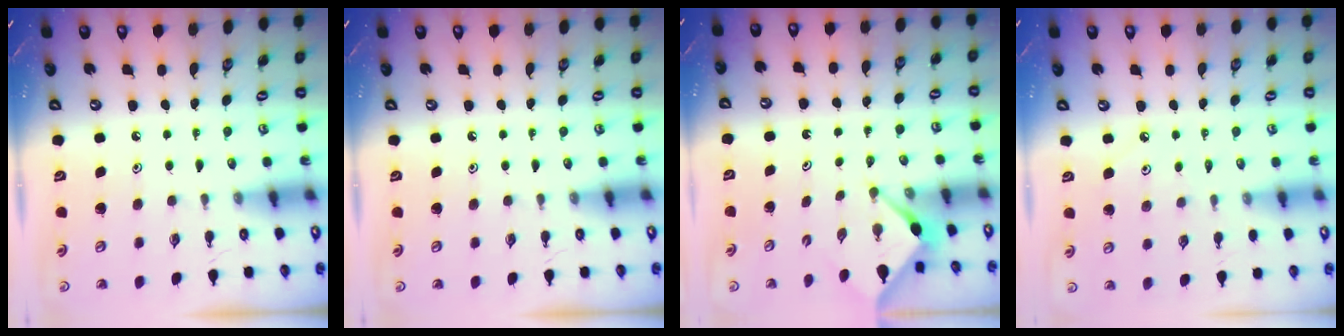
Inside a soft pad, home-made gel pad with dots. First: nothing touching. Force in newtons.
{"total": 0.0}
{"total": 2.9, "press": 2.9, "slide": 0.4}
{"total": 3.3, "press": 3.3, "slide": 0.5}